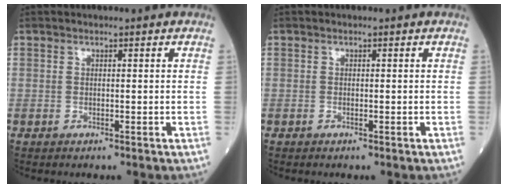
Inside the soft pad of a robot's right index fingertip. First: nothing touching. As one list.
[{"total": 0.0}]